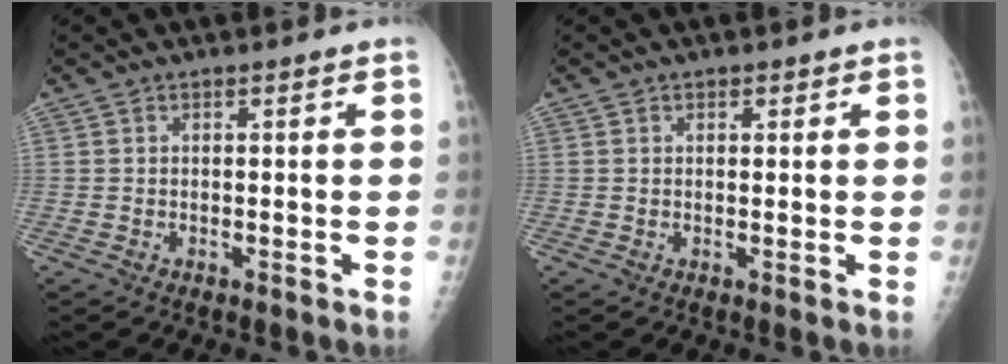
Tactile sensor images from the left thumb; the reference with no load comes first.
{"total": 1.3, "force": [0.6, 1.0, 0.5], "torque": [0.004, -0.001, 0.004]}